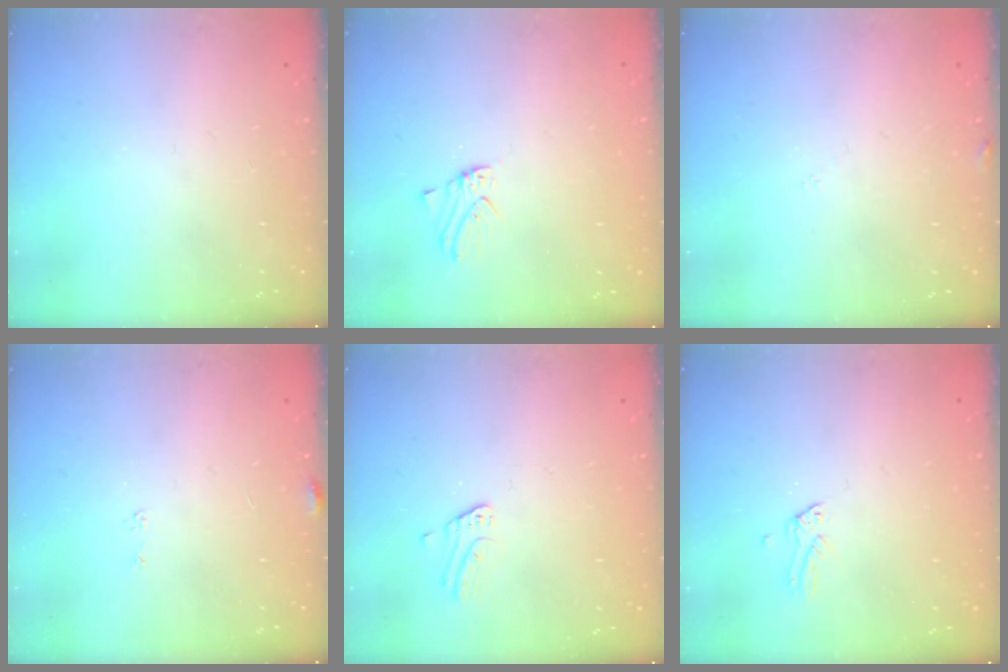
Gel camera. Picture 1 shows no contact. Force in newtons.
{"total": 0.0}
{"total": 4.2, "press": 4.2, "slide": 0.2}
{"total": 5.4, "press": 5.4, "slide": 0.2}
{"total": 2.4, "press": 2.4, "slide": 0.1}
{"total": 0.0}